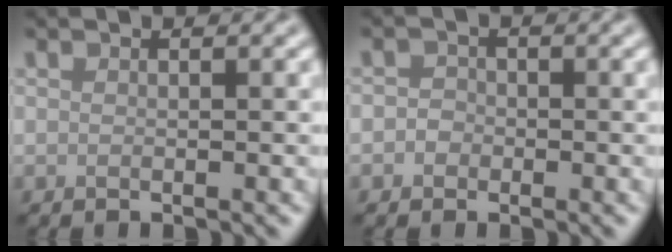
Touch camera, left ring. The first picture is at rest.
{"total": 1.2, "force": [-0.4, 1.1, 0.2], "torque": [0.004, 0.000, -0.011]}